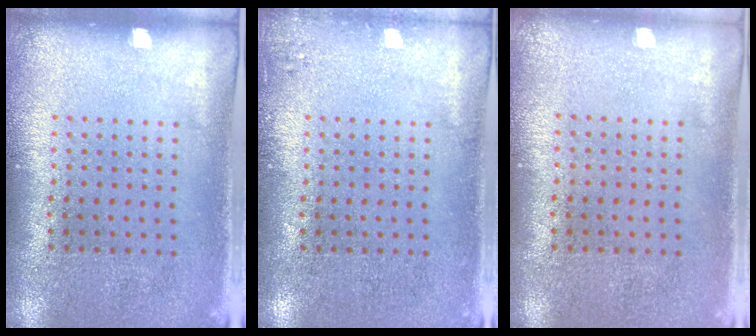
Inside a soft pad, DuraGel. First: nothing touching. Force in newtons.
{"total": 1.0, "press": 1.0, "slide": 0.2}
{"total": 0.0}